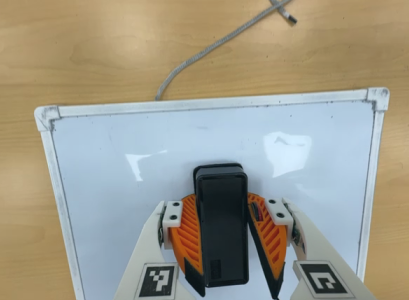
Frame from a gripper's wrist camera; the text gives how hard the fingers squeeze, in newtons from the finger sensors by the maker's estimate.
{"total": 16.1, "left": 18.7, "right": 13.5}